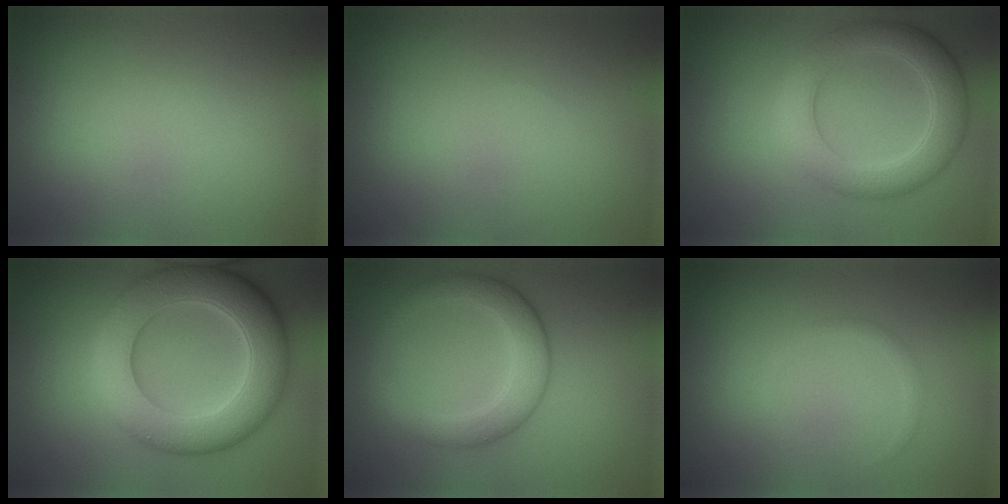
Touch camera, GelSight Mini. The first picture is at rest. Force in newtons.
{"total": 0.0}
{"total": 5.1, "press": 5.1, "slide": 0.2}
{"total": 9.7, "press": 9.7, "slide": 0.6}
{"total": 4.2, "press": 4.2, "slide": 0.1}
{"total": 0.7, "press": 0.7, "slide": 0.0}